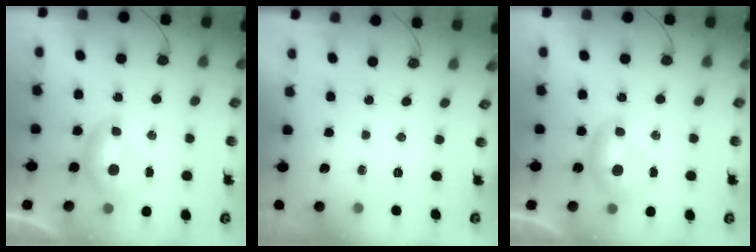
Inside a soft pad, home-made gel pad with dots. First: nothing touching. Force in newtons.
{"total": 0.0}
{"total": 0.0}